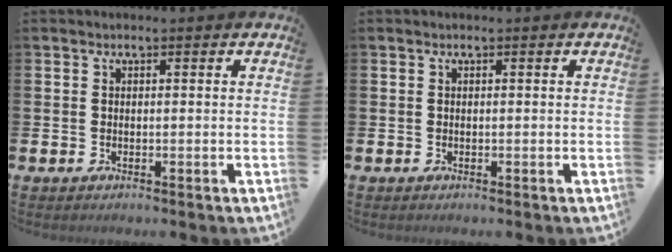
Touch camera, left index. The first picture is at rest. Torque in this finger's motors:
{"motor_torque": [-0.03, 0.01, 0.00, 0.01]}